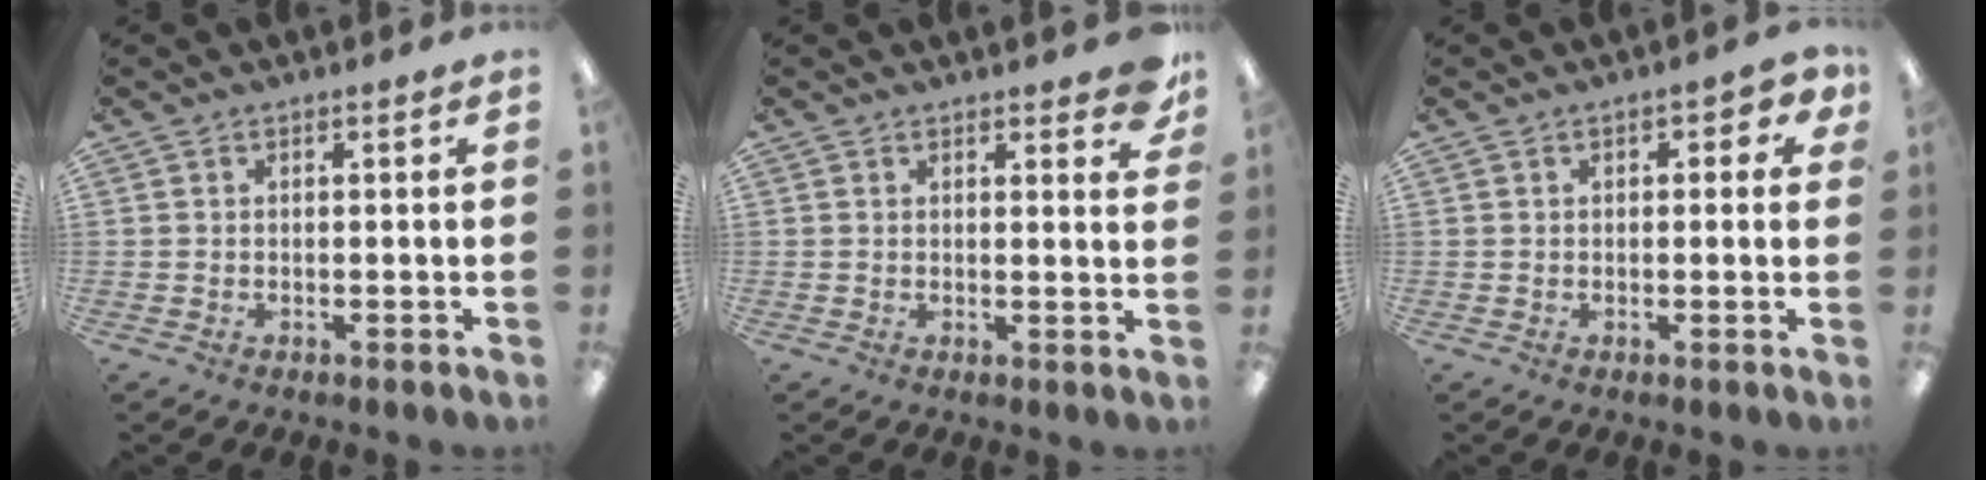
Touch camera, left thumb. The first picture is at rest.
{"total": 3.9, "force": [3.0, 1.2, 2.2], "torque": [-0.019, -0.018, 0.046]}
{"total": 3.3, "force": [1.0, 1.7, 2.6], "torque": [-0.034, 0.002, 0.014]}